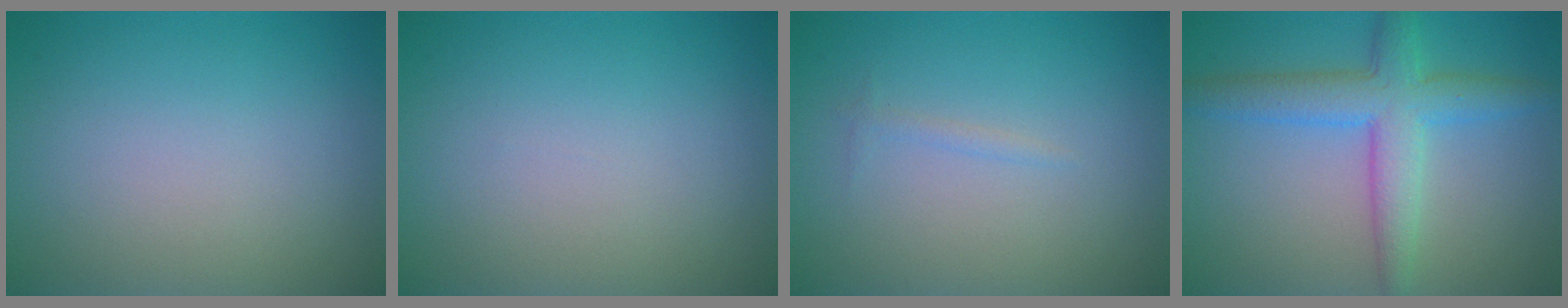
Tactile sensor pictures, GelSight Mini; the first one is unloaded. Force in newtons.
{"total": 0.0}
{"total": 0.6, "press": 0.6, "slide": 0.0}
{"total": 5.3, "press": 5.3, "slide": 0.1}